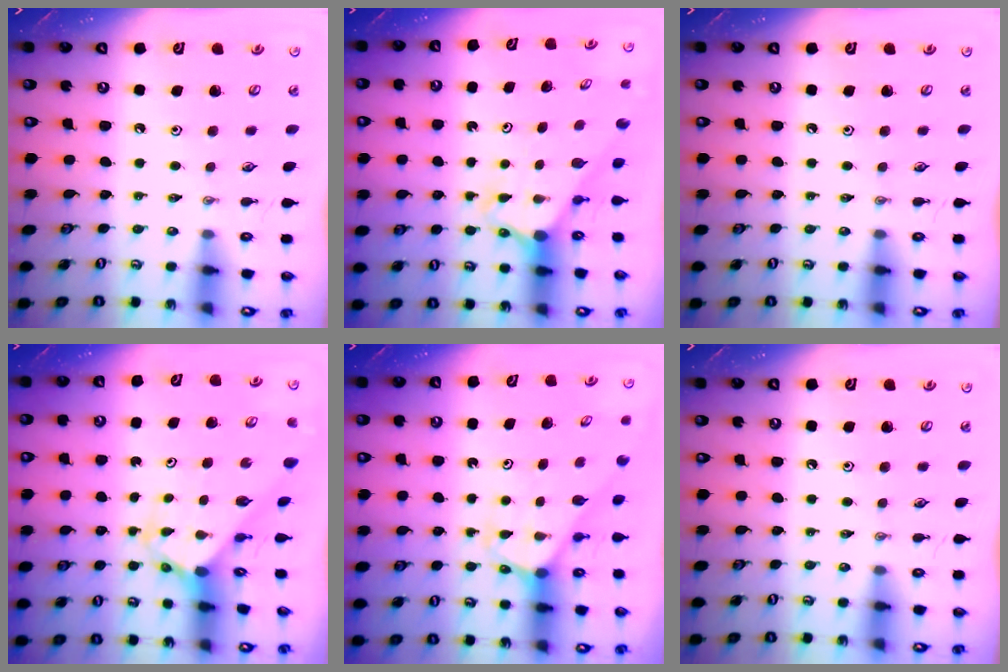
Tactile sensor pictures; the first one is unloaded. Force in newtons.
{"total": 2.6, "press": 2.6, "slide": 0.1}
{"total": 0.0}
{"total": 2.6, "press": 2.6, "slide": 0.2}
{"total": 2.5, "press": 2.5, "slide": 0.1}
{"total": 0.0}